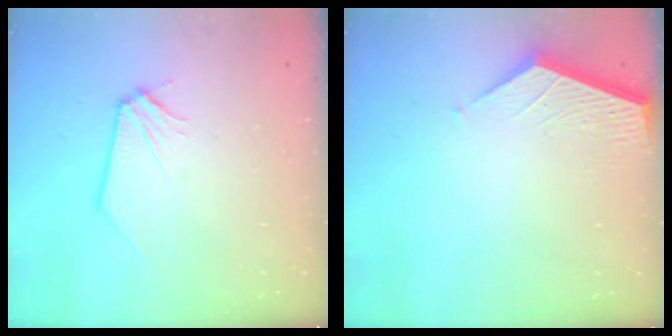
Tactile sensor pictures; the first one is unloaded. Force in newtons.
{"total": 3.7, "press": 3.7, "slide": 0.4}